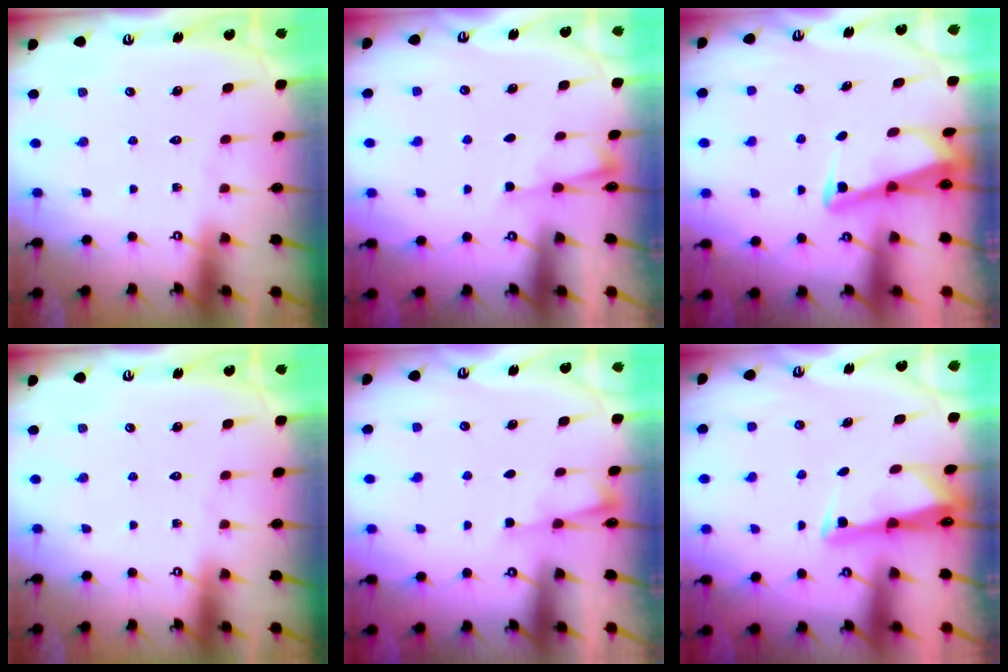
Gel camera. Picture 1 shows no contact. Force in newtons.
{"total": 2.3, "press": 2.2, "slide": 0.4}
{"total": 2.5, "press": 2.5, "slide": 0.2}
{"total": 0.0}
{"total": 2.3, "press": 2.2, "slide": 0.4}
{"total": 2.5, "press": 2.5, "slide": 0.3}